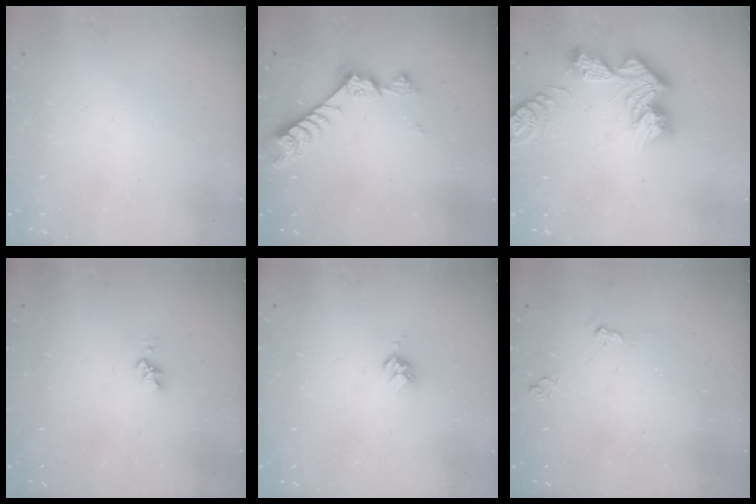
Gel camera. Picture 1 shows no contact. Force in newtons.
{"total": 8.5, "press": 8.4, "slide": 1.4}
{"total": 13.0, "press": 13.0, "slide": 1.1}
{"total": 3.0, "press": 3.0, "slide": 0.4}
{"total": 3.7, "press": 3.6, "slide": 0.5}
{"total": 4.7, "press": 4.7, "slide": 0.5}